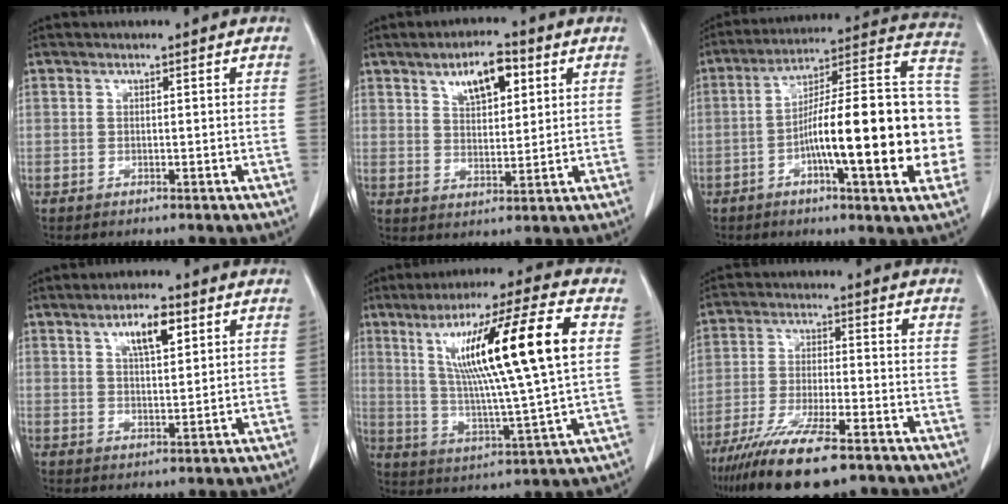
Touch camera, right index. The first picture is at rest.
{"total": 8.2, "force": [4.0, 3.5, 6.2], "torque": [-0.107, 0.007, 0.073]}
{"total": 24.3, "force": [-4.9, 3.9, 23.4], "torque": [-0.282, 0.028, -0.073]}
{"total": 6.7, "force": [3.2, 2.3, 5.4], "torque": [-0.097, 0.005, 0.057]}
{"total": 20.4, "force": [5.3, 0.7, 19.7], "torque": [-0.332, 0.013, 0.081]}
{"total": 15.4, "force": [-10.8, 3.4, 10.5], "torque": [-0.205, -0.036, -0.185]}